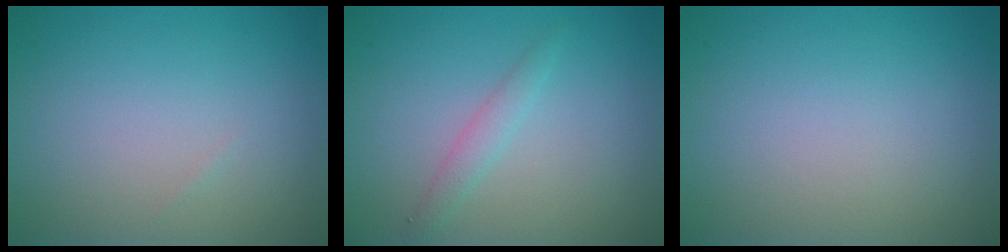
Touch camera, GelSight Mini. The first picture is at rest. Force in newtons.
{"total": 1.1, "press": 1.1, "slide": 0.1}
{"total": 0.0}